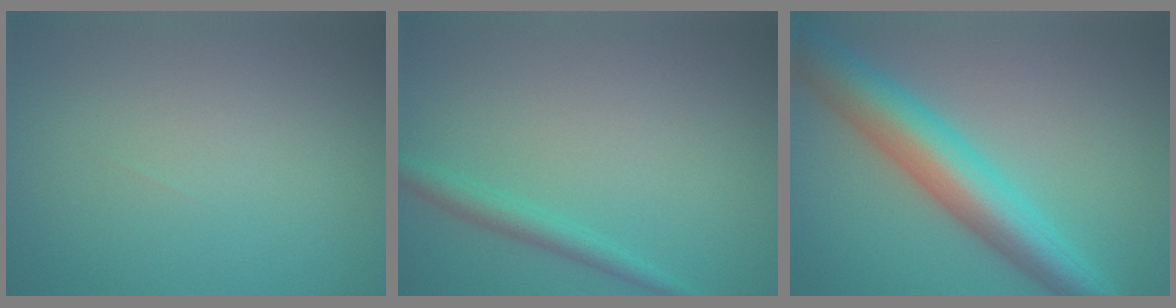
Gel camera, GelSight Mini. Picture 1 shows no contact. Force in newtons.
{"total": 1.9, "press": 1.9, "slide": 0.1}
{"total": 8.2, "press": 8.2, "slide": 0.2}